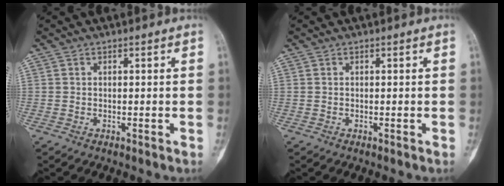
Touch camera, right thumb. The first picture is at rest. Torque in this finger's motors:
{"motor_torque": [-0.06, 0.07, -0.06, -0.01, 0.00]}